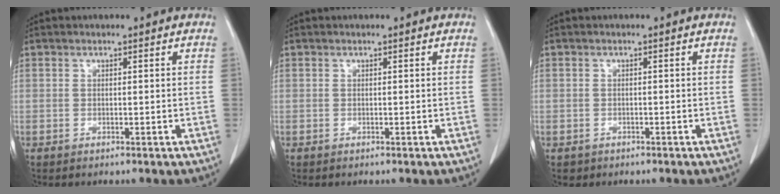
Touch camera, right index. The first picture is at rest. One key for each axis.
{"total": 0.0}
{"total": 1.3, "fx": -0.7, "fy": 1.2, "fz": 0.0, "tx": -0.008, "ty": 0.004, "tz": -0.008}